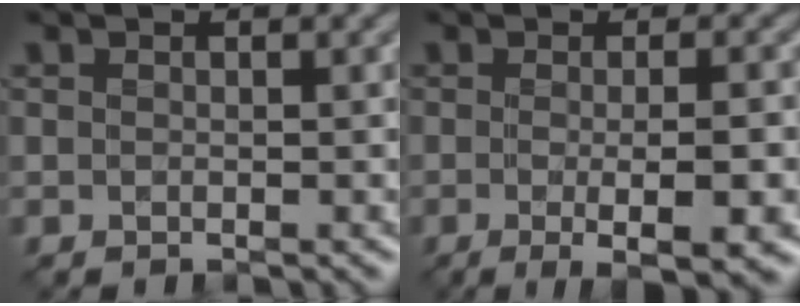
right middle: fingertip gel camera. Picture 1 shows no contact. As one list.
[{"total": 5.6, "force": [-1.3, 1.4, 5.3], "torque": [-0.070, -0.011, -0.013]}]